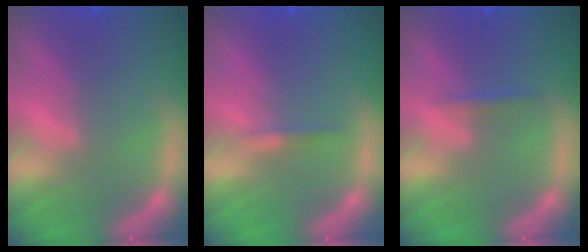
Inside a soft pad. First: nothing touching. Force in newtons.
{"total": 0.9}
{"total": 0.9}